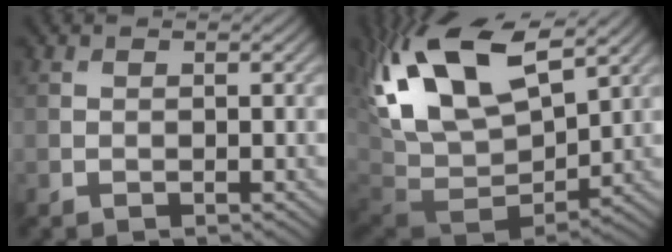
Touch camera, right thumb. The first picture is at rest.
{"total": 19.2, "force": [7.3, 10.2, 14.5], "torque": [-0.309, 0.016, 0.168]}